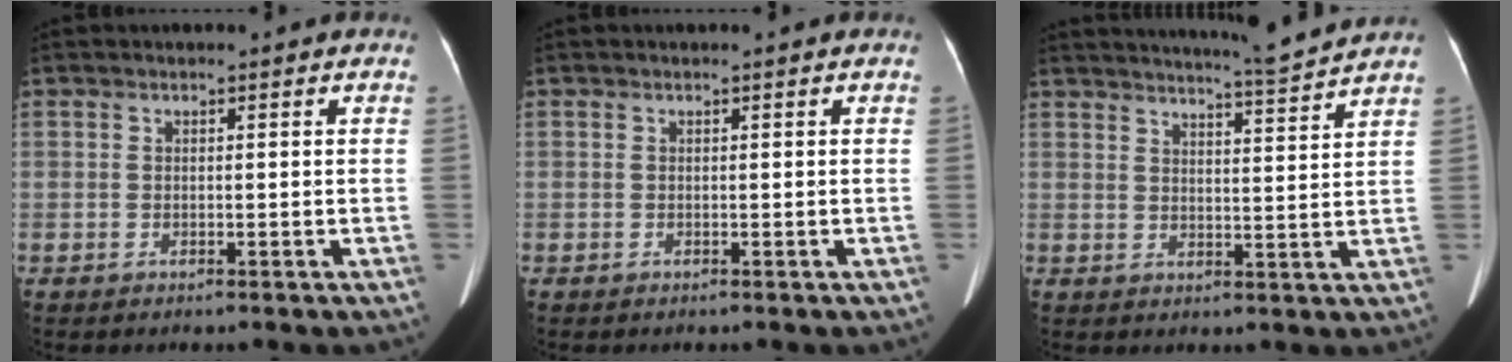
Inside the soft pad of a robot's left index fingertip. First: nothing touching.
{"total": 0.0}
{"total": 9.0, "force": [8.5, -1.7, 2.5], "torque": [-0.045, -0.016, 0.120]}